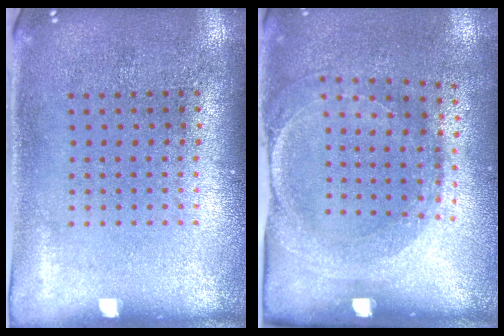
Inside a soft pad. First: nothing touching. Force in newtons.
{"total": 1.6, "press": 1.4, "slide": 0.8}